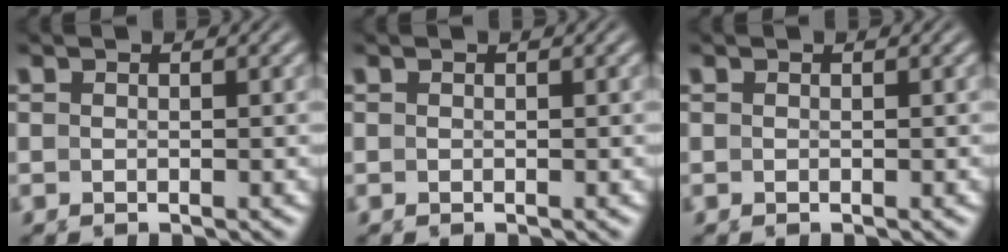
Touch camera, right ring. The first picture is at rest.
{"total": 0.0}
{"total": 0.0}